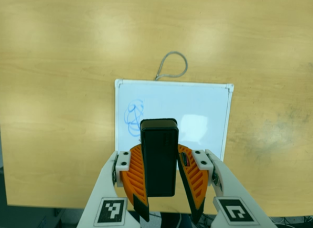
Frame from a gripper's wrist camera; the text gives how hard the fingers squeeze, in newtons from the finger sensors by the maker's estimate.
{"total": 7.1, "left": 6.6, "right": 7.5}